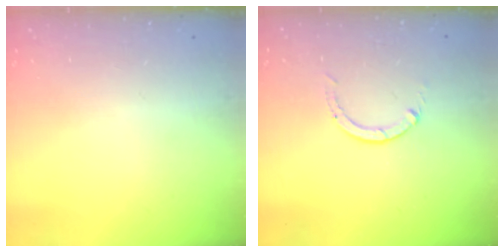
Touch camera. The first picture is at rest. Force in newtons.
{"total": 0.0}